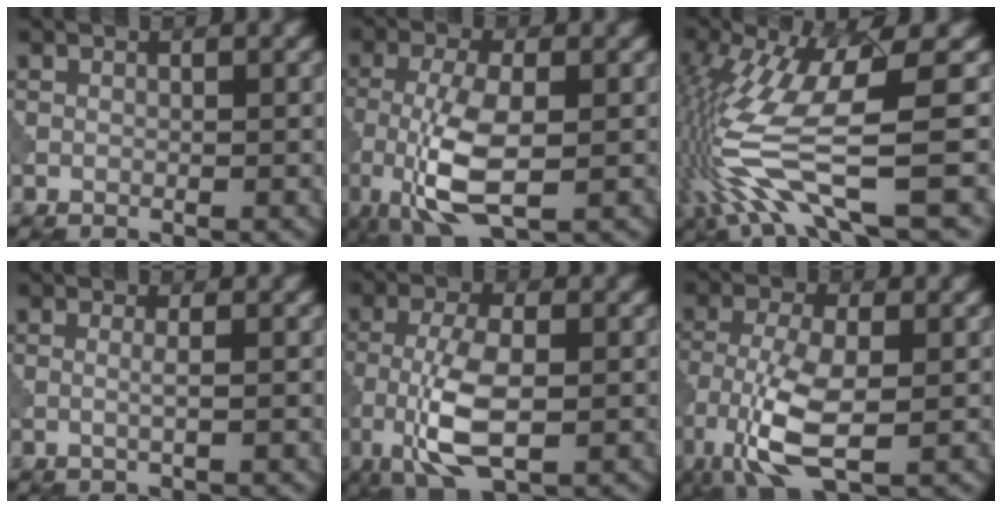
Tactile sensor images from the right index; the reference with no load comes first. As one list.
[{"total": 6.9, "force": [-1.7, 2.5, 6.1], "torque": [-0.139, -0.003, -0.034]}, {"total": 11.1, "force": [-2.4, 2.9, 10.4], "torque": [-0.225, -0.003, -0.043]}, {"total": 1.1, "force": [0.1, 0.2, 1.1], "torque": [-0.020, -0.002, -0.005]}, {"total": 6.5, "force": [-1.7, 2.5, 5.8], "torque": [-0.124, 0.000, -0.034]}, {"total": 7.3, "force": [-2.7, 2.7, 6.1], "torque": [-0.142, -0.005, -0.058]}]